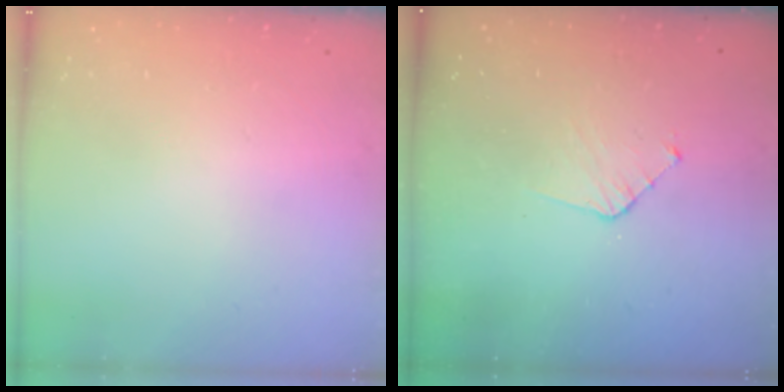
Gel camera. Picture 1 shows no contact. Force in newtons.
{"total": 3.2, "press": 3.2, "slide": 0.3}